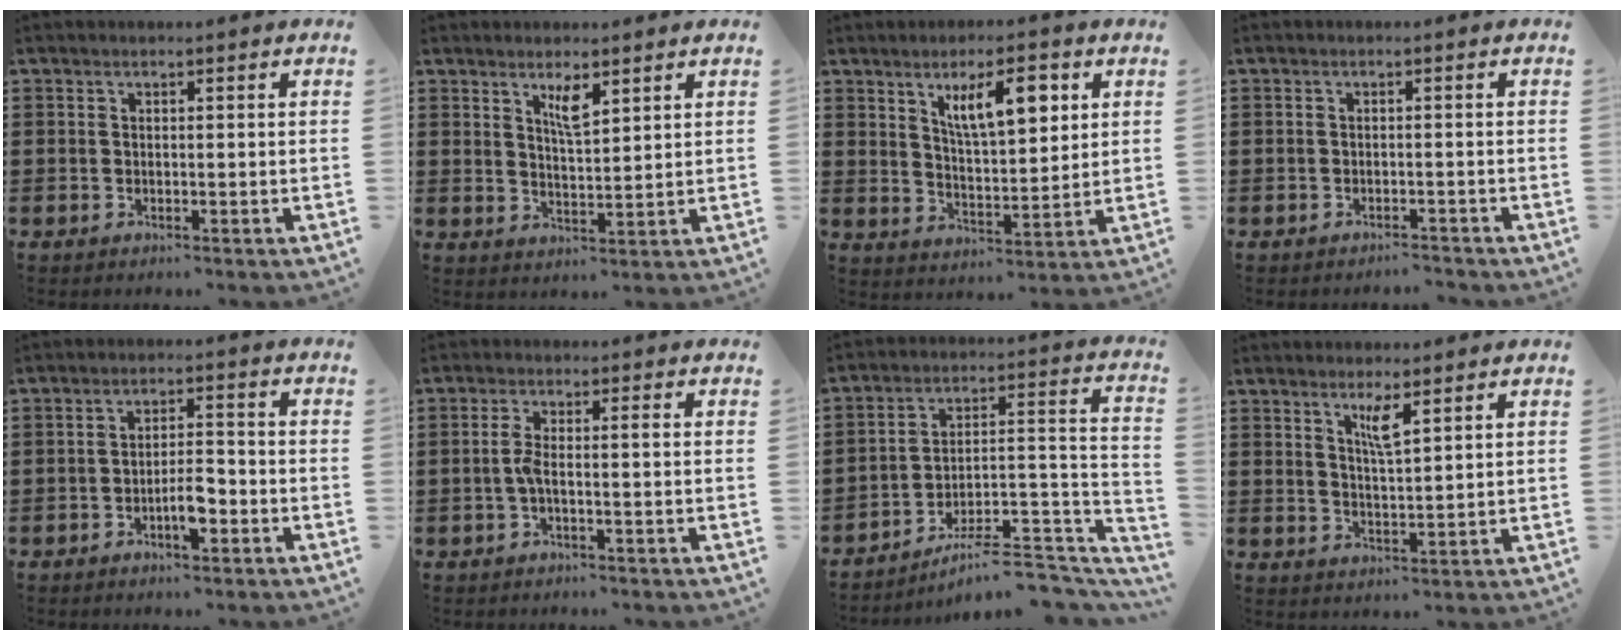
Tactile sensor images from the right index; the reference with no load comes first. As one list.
[{"total": 3.8, "force": [2.4, 1.0, 2.8], "torque": [-0.053, 0.001, 0.039]}, {"total": 9.0, "force": [3.9, 3.1, 7.5], "torque": [-0.131, 0.001, 0.062]}, {"total": 1.5, "force": [-1.5, 0.2, -0.1], "torque": [-0.003, 0.003, -0.034]}, {"total": 4.7, "force": [-2.3, 1.6, 3.8], "torque": [-0.070, 0.008, -0.044]}, {"total": 2.9, "force": [-0.7, 0.2, 2.8], "torque": [-0.067, -0.004, -0.021]}, {"total": 7.5, "force": [-5.9, 2.2, 4.1], "torque": [-0.056, 0.006, -0.109]}, {"total": 3.4, "force": [2.1, 0.4, 2.7], "torque": [-0.050, -0.001, 0.033]}]